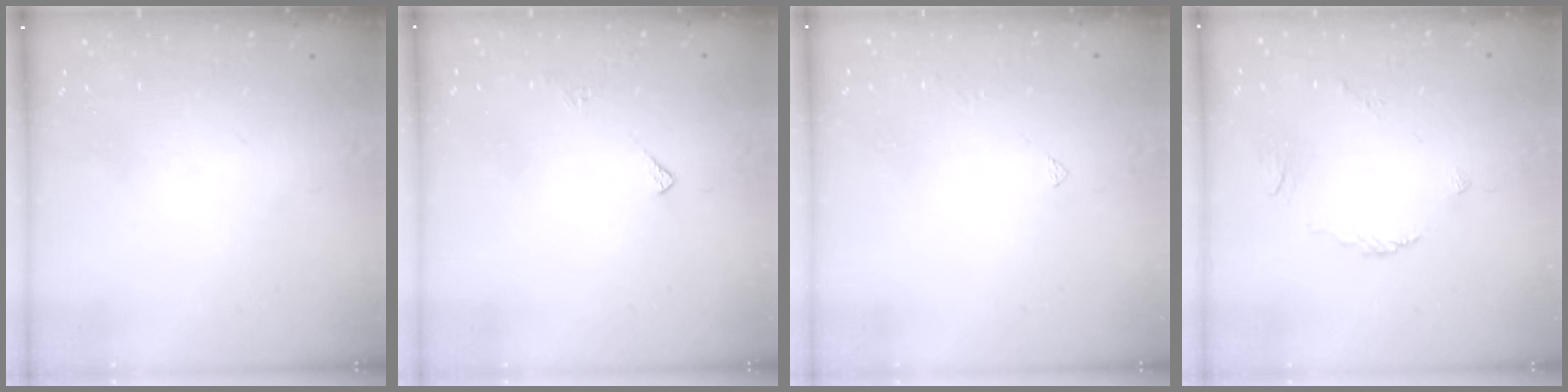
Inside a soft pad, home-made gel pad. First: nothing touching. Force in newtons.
{"total": 4.3, "press": 4.3, "slide": 0.7}
{"total": 1.5, "press": 1.4, "slide": 0.3}
{"total": 2.7, "press": 2.6, "slide": 0.6}